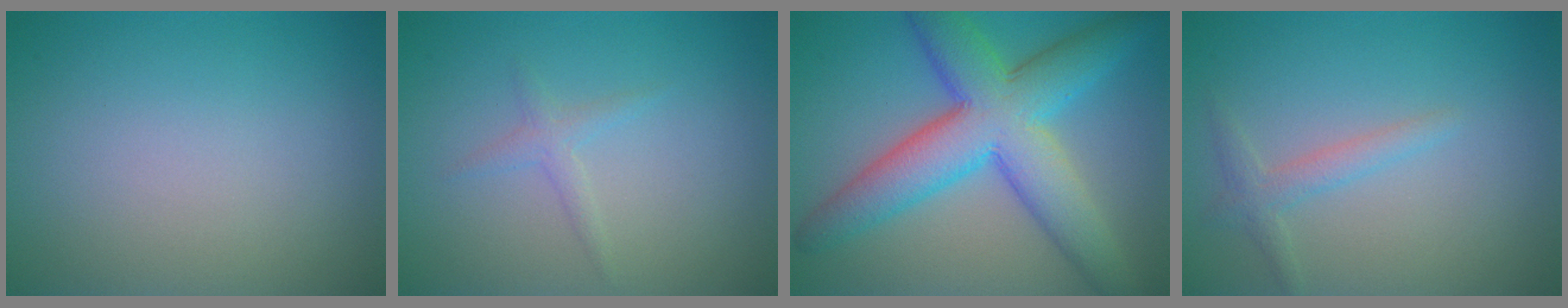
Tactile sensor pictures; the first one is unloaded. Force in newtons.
{"total": 1.2, "press": 1.2, "slide": 0.1}
{"total": 9.6, "press": 9.6, "slide": 0.4}
{"total": 1.7, "press": 1.7, "slide": 0.1}